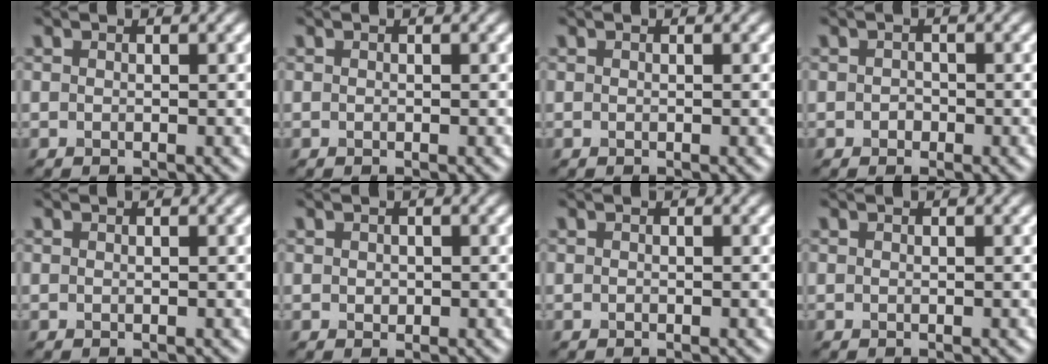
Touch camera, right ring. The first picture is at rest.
{"total": 0.0}
{"total": 0.0}
{"total": 0.8, "force": [-0.2, 0.7, 0.3], "torque": [-0.003, -0.004, -0.006]}
{"total": 0.0}
{"total": 0.6, "force": [0.0, 0.5, 0.2], "torque": [-0.002, -0.003, 0.001]}
{"total": 0.0}
{"total": 0.0}